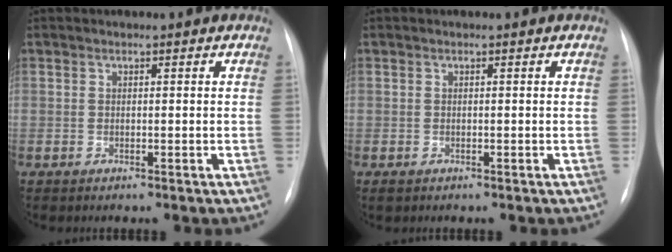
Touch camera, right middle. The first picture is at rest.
{"total": 0.8, "force": [-0.6, 0.5, 0.4], "torque": [-0.009, 0.000, -0.006]}